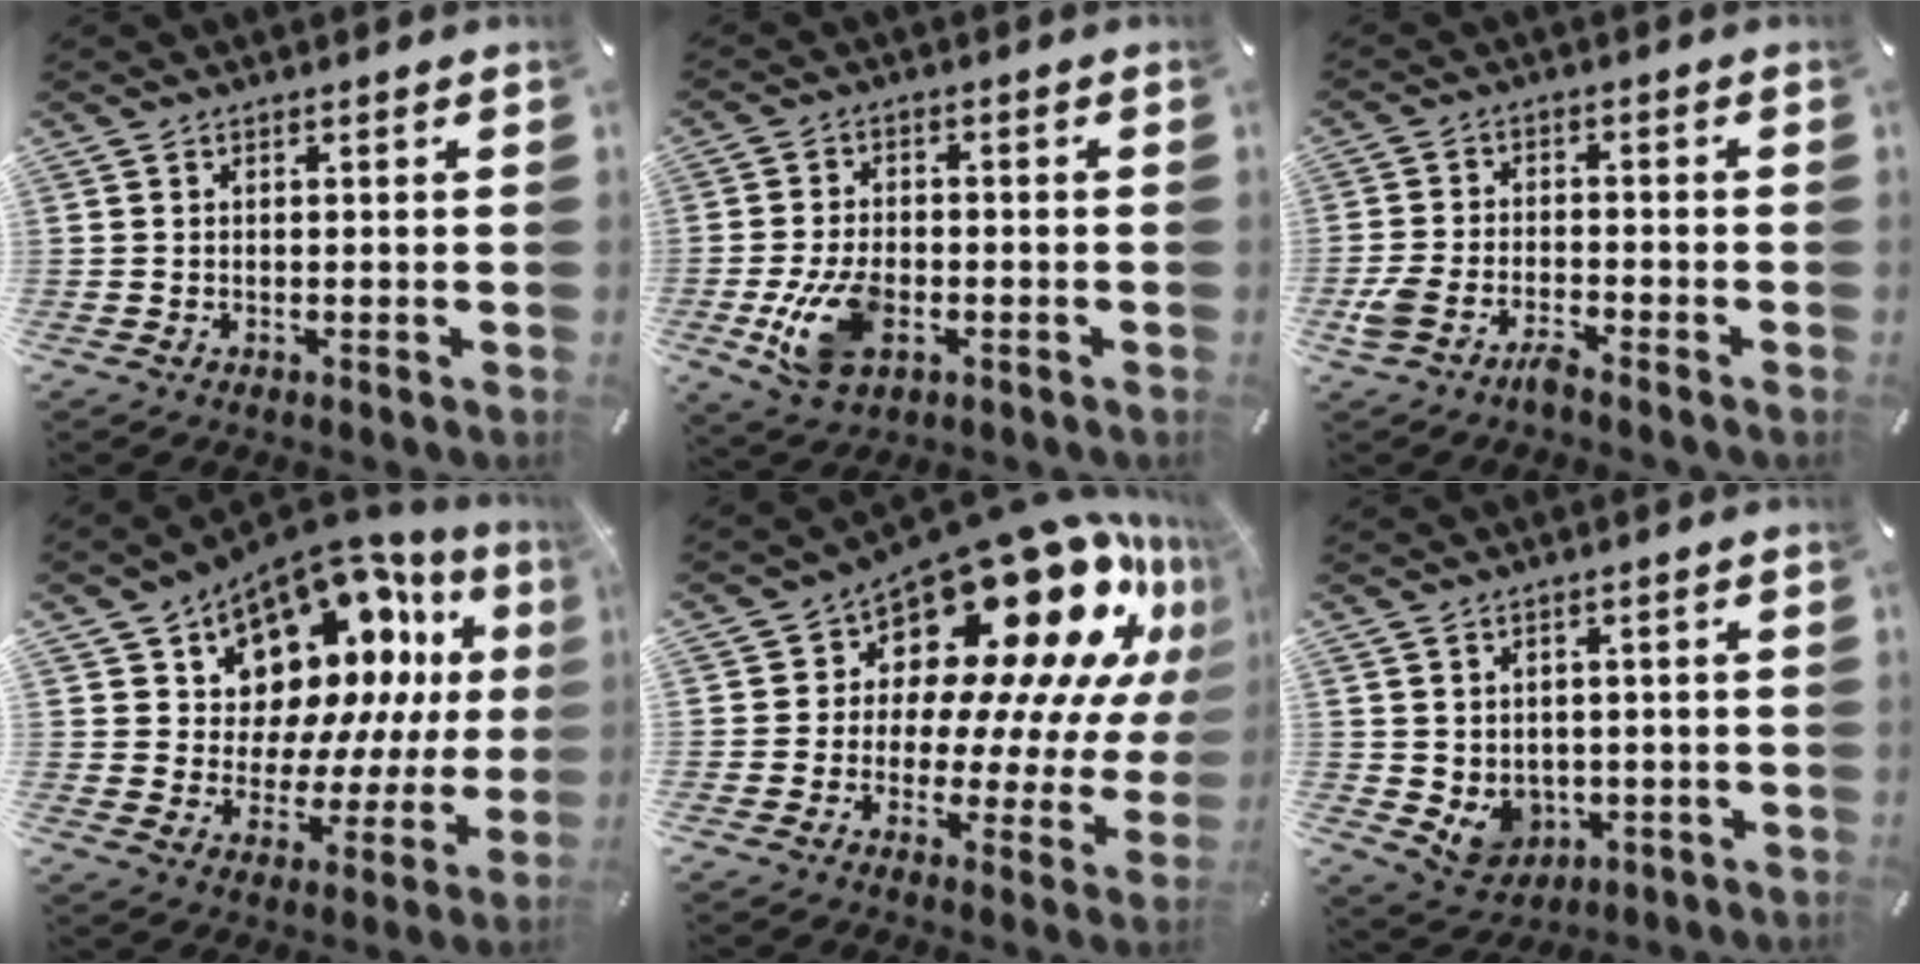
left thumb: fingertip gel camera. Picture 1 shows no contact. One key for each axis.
{"total": 10.4, "fx": -2.9, "fy": 6.7, "fz": 7.5, "tx": -0.152, "ty": 0.003, "tz": -0.050}
{"total": 5.3, "fx": -4.2, "fy": 1.9, "fz": 2.7, "tx": -0.068, "ty": 0.011, "tz": -0.083}
{"total": 15.1, "fx": 9.3, "fy": 10.1, "fz": 6.3, "tx": -0.092, "ty": -0.098, "tz": 0.173}
{"total": 22.9, "fx": 14.8, "fy": 11.2, "fz": 13.4, "tx": -0.170, "ty": -0.136, "tz": 0.254}
{"total": 5.5, "fx": 0.7, "fy": 5.2, "fz": 1.7, "tx": -0.045, "ty": -0.015, "tz": 0.015}